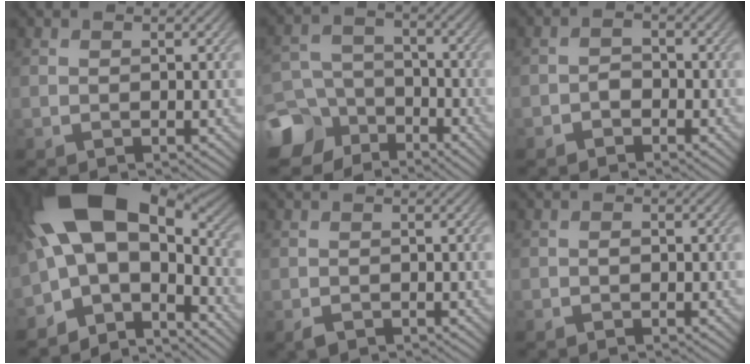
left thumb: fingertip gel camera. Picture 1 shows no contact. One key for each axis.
{"total": 10.9, "fx": -6.9, "fy": 7.7, "fz": 3.3, "tx": -0.088, "ty": -0.033, "tz": -0.136}
{"total": 1.7, "fx": -1.1, "fy": 1.2, "fz": 0.7, "tx": -0.011, "ty": 0.006, "tz": -0.024}
{"total": 17.1, "fx": -1.2, "fy": 9.7, "fz": 14.0, "tx": -0.237, "ty": -0.005, "tz": -0.011}
{"total": 0.9, "fx": -0.6, "fy": 0.5, "fz": 0.5, "tx": -0.011, "ty": -0.003, "tz": -0.012}
{"total": 0.8, "fx": -0.3, "fy": 0.6, "fz": 0.4, "tx": -0.007, "ty": -0.001, "tz": -0.007}